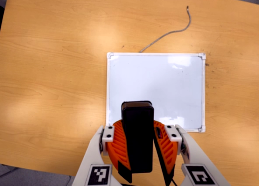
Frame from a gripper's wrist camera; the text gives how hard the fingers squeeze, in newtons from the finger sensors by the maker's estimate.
{"total": 13.0, "left": 12.3, "right": 13.6}